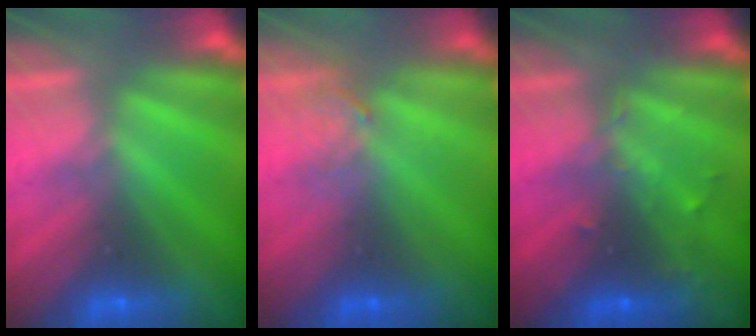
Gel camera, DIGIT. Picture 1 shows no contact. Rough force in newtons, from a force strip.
{"total": 3.9}
{"total": 2.7}